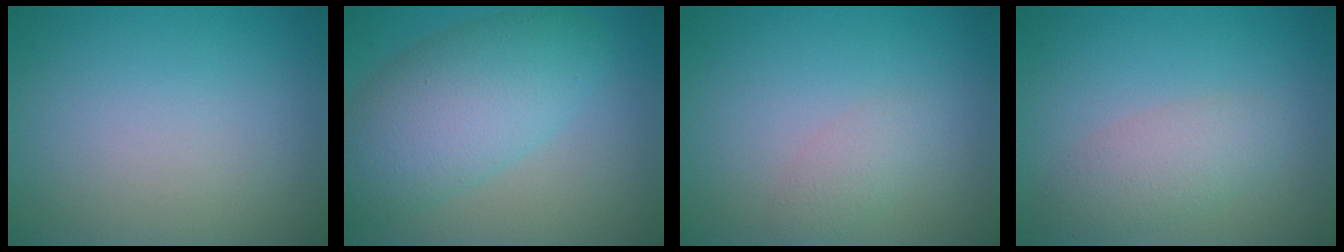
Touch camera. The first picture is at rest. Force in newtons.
{"total": 7.5, "press": 7.5, "slide": 0.3}
{"total": 1.5, "press": 1.5, "slide": 0.0}
{"total": 2.8, "press": 2.8, "slide": 0.2}